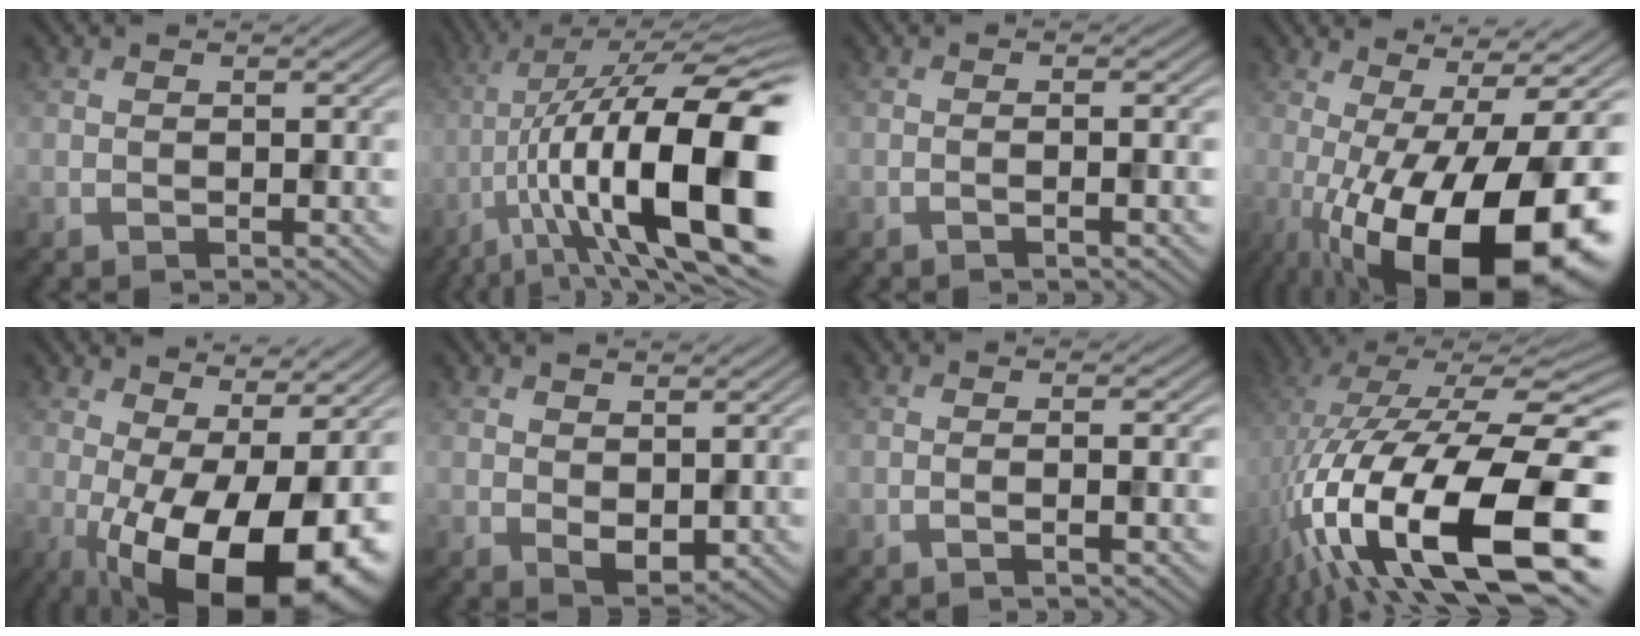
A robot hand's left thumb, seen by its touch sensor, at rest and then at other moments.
{"total": 19.9, "force": [-5.3, 6.2, 18.1], "torque": [-0.296, 0.007, -0.087]}
{"total": 1.7, "force": [-0.9, -0.1, 1.5], "torque": [-0.026, 0.003, -0.019]}
{"total": 19.2, "force": [-7.0, 6.0, 16.8], "torque": [-0.242, -0.010, -0.108]}
{"total": 17.5, "force": [-3.6, 7.3, 15.5], "torque": [-0.221, -0.012, -0.044]}
{"total": 2.8, "force": [0.8, 1.7, 2.0], "torque": [-0.040, -0.009, 0.020]}
{"total": 2.0, "force": [-1.0, 0.0, 1.8], "torque": [-0.028, 0.004, -0.022]}
{"total": 20.8, "force": [-6.0, 7.9, 18.3], "torque": [-0.310, -0.014, -0.093]}